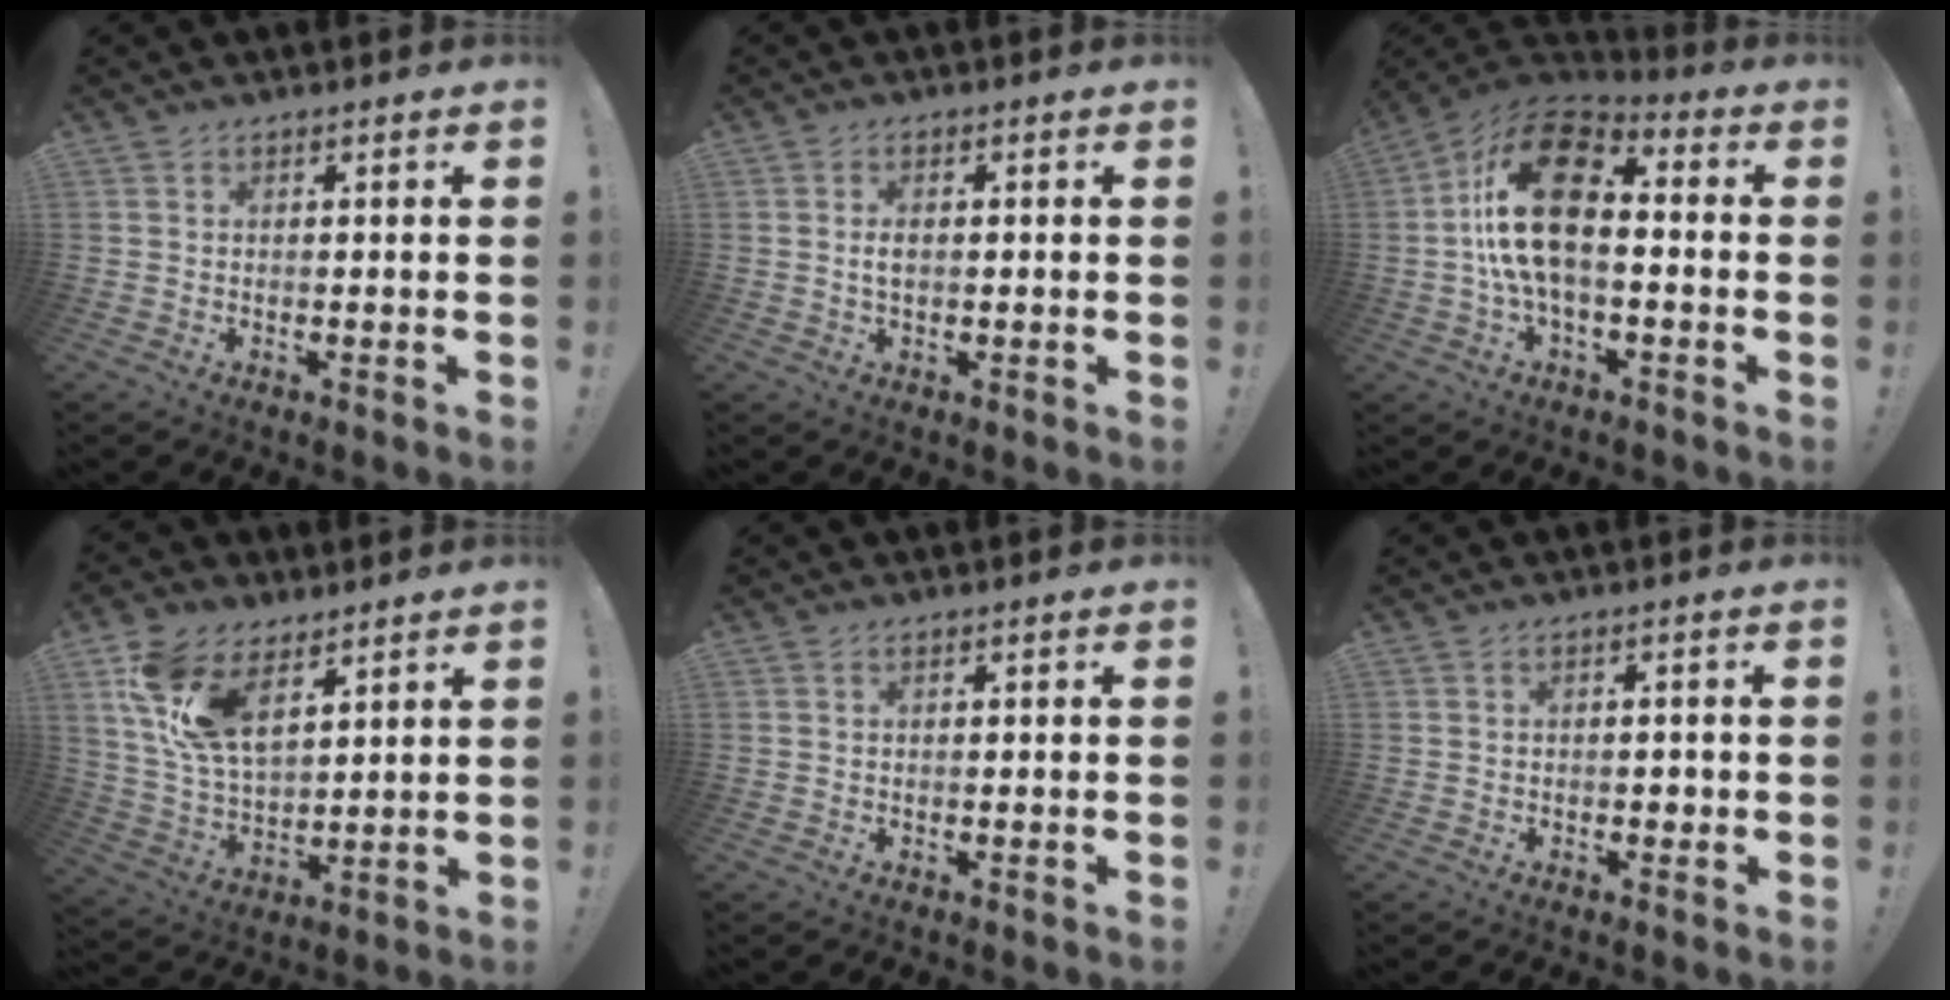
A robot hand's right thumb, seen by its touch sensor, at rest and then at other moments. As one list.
[{"total": 2.1, "force": [0.2, 1.0, 1.8], "torque": [-0.028, 0.002, 0.001]}, {"total": 19.4, "force": [1.4, 10.3, 16.4], "torque": [-0.305, 0.013, 0.026]}, {"total": 15.3, "force": [8.5, 8.3, 9.6], "torque": [-0.198, -0.033, 0.160]}, {"total": 0.0}, {"total": 1.4, "force": [-0.4, 1.0, 0.8], "torque": [-0.011, 0.004, -0.007]}]